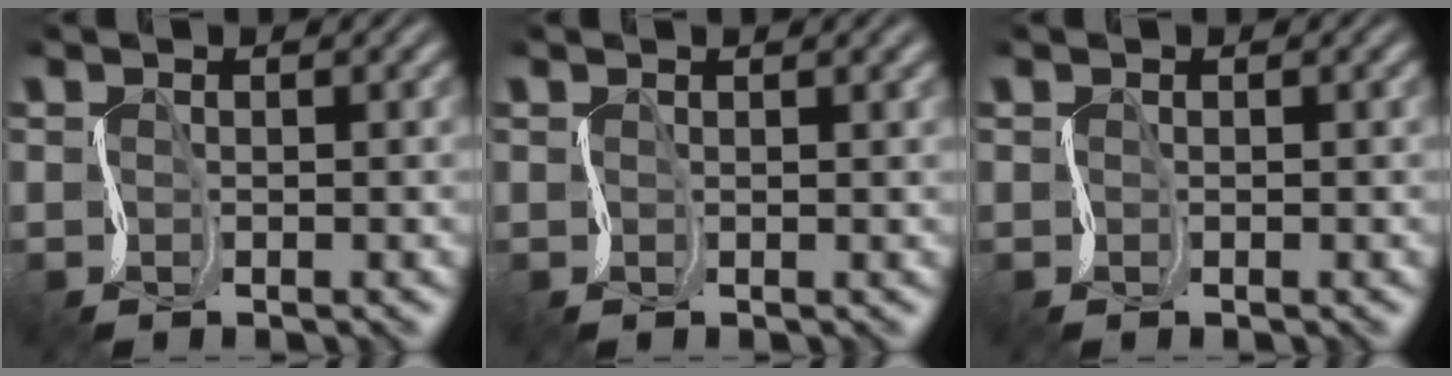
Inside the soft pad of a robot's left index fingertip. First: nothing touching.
{"total": 1.2, "force": [1.1, 0.1, 0.5], "torque": [-0.010, 0.002, 0.003]}
{"total": 0.0}